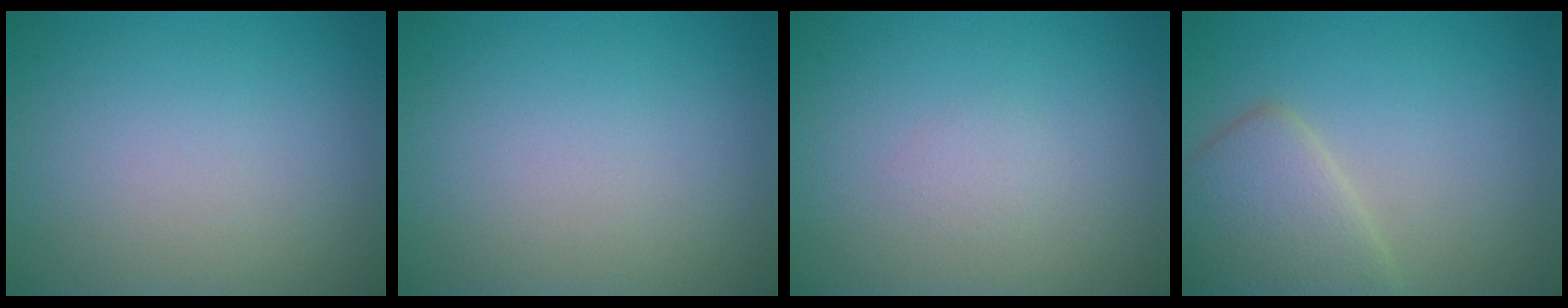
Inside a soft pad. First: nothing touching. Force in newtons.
{"total": 0.0}
{"total": 0.6, "press": 0.6, "slide": 0.1}
{"total": 4.4, "press": 4.4, "slide": 0.3}